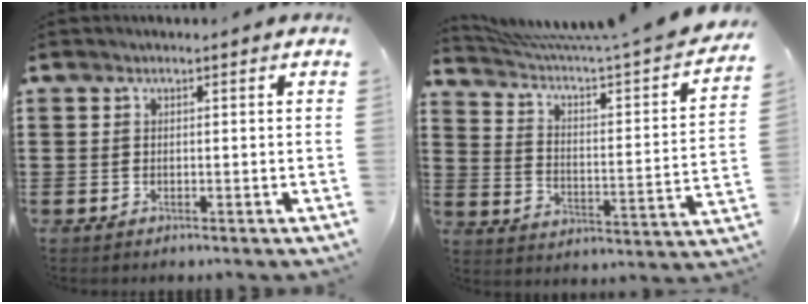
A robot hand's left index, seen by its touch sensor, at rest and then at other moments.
{"total": 4.3, "force": [3.2, -0.1, 2.9], "torque": [-0.073, -0.043, 0.044]}